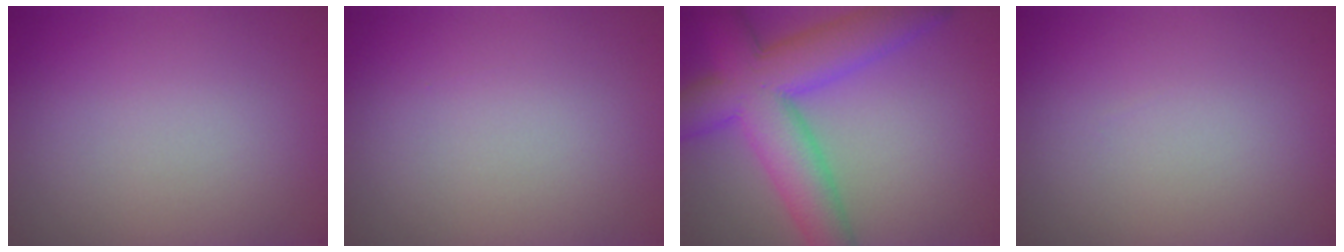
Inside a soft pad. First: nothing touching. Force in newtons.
{"total": 0.0}
{"total": 9.8, "press": 9.8, "slide": 0.3}
{"total": 0.0}